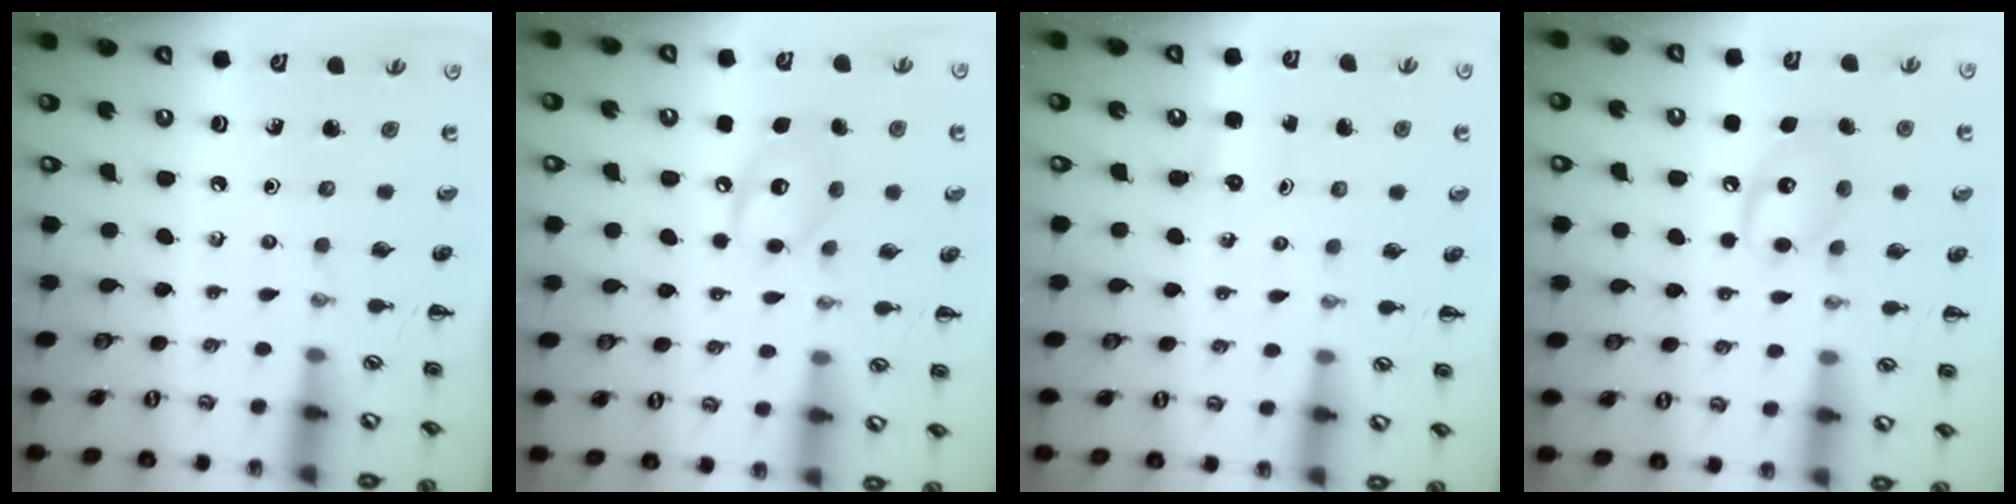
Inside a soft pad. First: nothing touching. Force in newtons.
{"total": 10.6, "press": 10.5, "slide": 0.8}
{"total": 2.6, "press": 2.5, "slide": 0.7}
{"total": 10.3, "press": 10.3, "slide": 0.8}